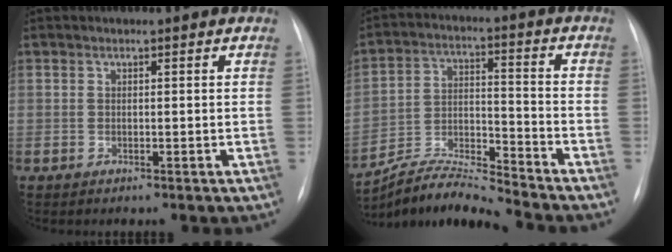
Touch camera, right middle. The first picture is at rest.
{"total": 10.2, "force": [-9.9, -1.1, 1.9], "torque": [-0.039, 0.015, -0.183]}